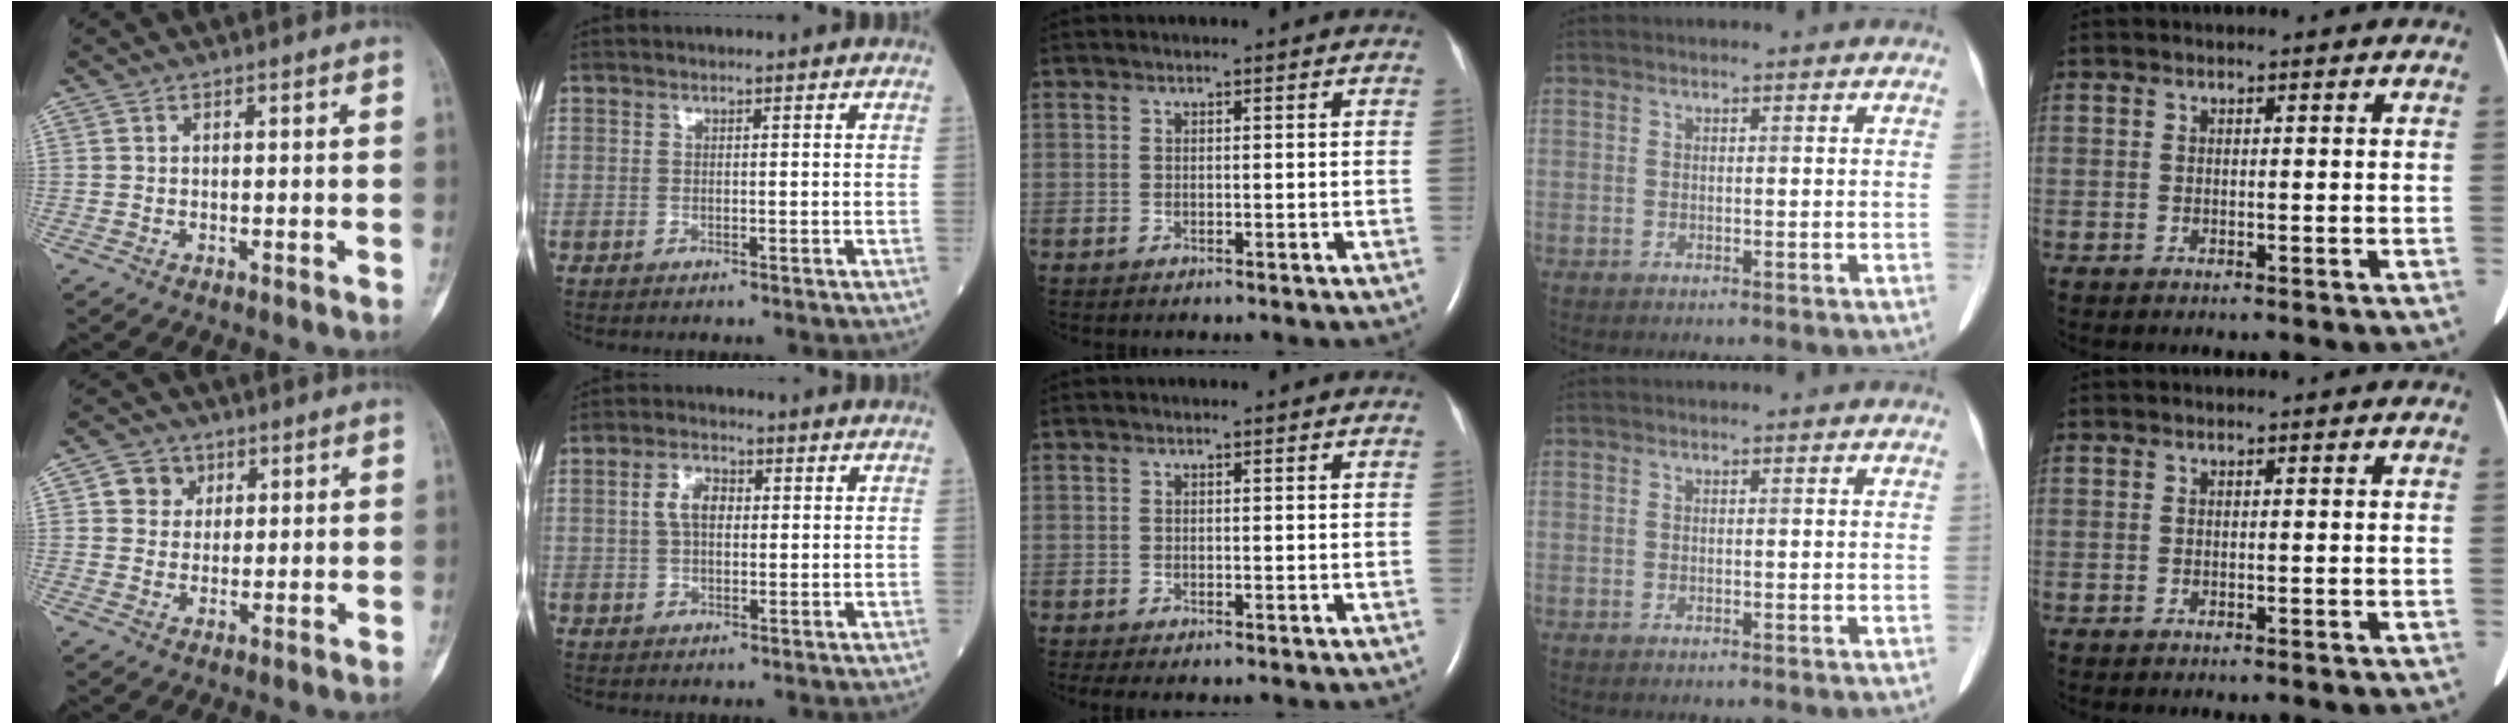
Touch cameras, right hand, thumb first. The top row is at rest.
{"thumb": {"total": 4.9, "force": [1.8, 4.3, 1.2], "torque": [0.006, -0.002, 0.028]}, "index": {"total": 4.4, "force": [0.7, 2.6, 3.4], "torque": [-0.069, 0.013, 0.012]}, "middle": {"total": 0.9, "force": [-0.6, 0.2, 0.7], "torque": [-0.013, -0.005, -0.007]}}